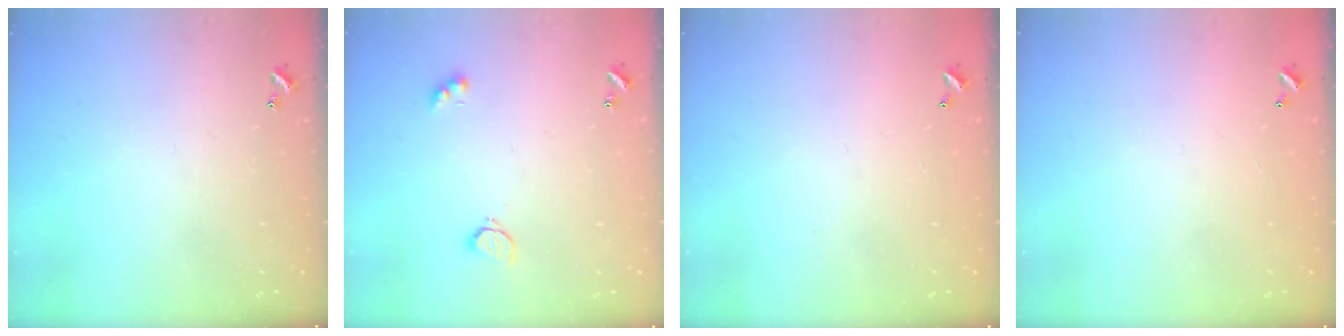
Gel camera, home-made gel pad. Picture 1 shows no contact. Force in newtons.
{"total": 2.6, "press": 2.6, "slide": 0.5}
{"total": 2.8, "press": 2.8, "slide": 0.1}
{"total": 2.8, "press": 2.8, "slide": 0.1}